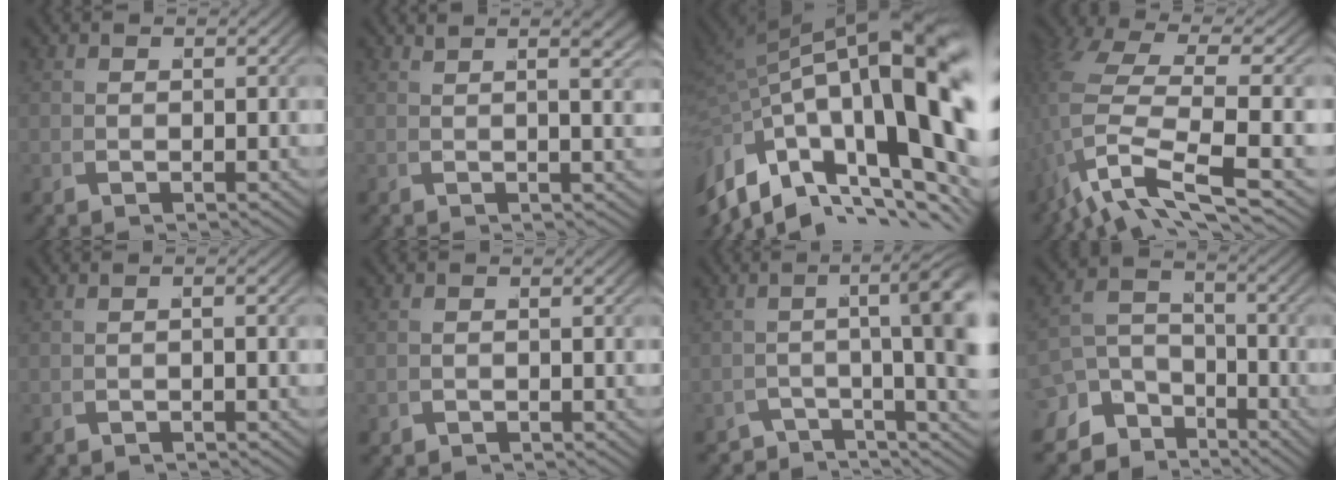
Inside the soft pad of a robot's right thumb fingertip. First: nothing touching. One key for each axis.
{"total": 3.5, "fx": 1.8, "fy": 0.8, "fz": 2.8, "tx": -0.034, "ty": 0.003, "tz": 0.027}
{"total": 24.0, "fx": -1.1, "fy": 14.5, "fz": 19.1, "tx": -0.330, "ty": -0.054, "tz": 0.012}
{"total": 8.3, "fx": -0.8, "fy": 3.6, "fz": 7.4, "tx": -0.188, "ty": -0.031, "tz": 0.014}
{"total": 0.7, "fx": -0.5, "fy": -0.1, "fz": 0.4, "tx": -0.007, "ty": 0.005, "tz": -0.009}
{"total": 0.6, "fx": -0.6, "fy": 0.2, "fz": -0.2, "tx": 0.004, "ty": -0.007, "tz": -0.006}
{"total": 6.7, "fx": -1.7, "fy": 2.4, "fz": 6.0, "tx": -0.076, "ty": 0.002, "tz": -0.032}
{"total": 8.1, "fx": -3.4, "fy": 6.1, "fz": 4.2, "tx": -0.060, "ty": -0.030, "tz": -0.051}